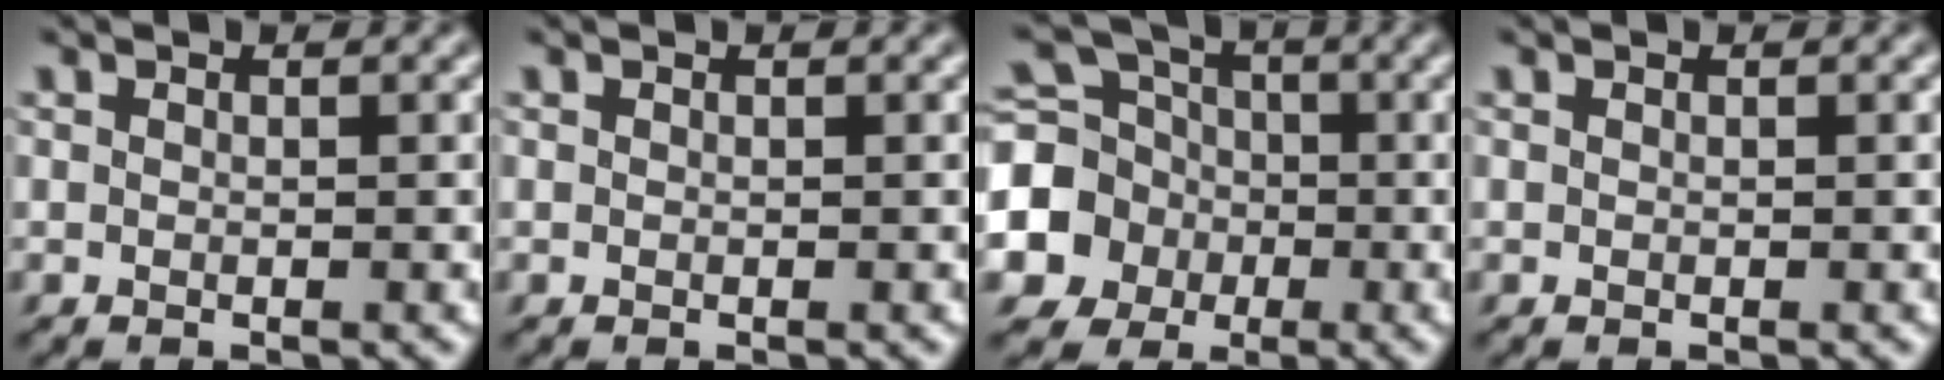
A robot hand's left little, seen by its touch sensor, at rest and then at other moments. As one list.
[{"total": 0.0}, {"total": 7.4, "force": [-1.6, 6.7, 2.6], "torque": [-0.058, -0.007, -0.057]}, {"total": 0.0}]